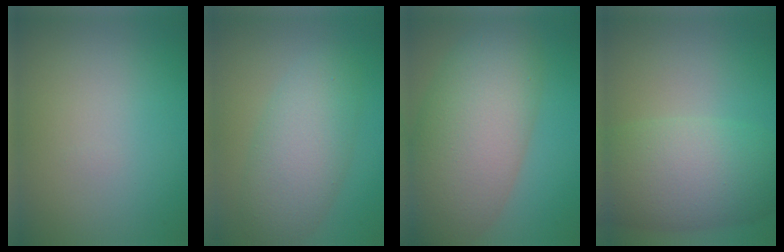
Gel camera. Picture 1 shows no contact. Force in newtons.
{"total": 5.5, "press": 5.5, "slide": 0.4}
{"total": 10.3, "press": 10.3, "slide": 0.3}
{"total": 8.4, "press": 8.4, "slide": 0.3}